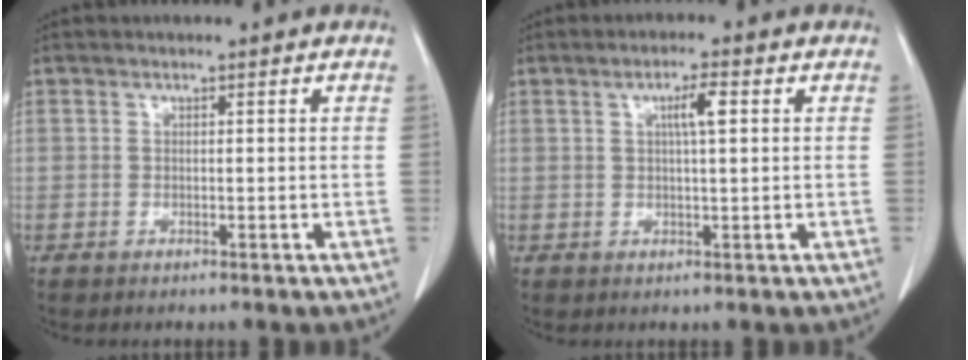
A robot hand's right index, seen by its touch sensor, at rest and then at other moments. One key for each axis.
{"total": 3.4, "fx": 0.9, "fy": 0.3, "fz": 3.2, "tx": -0.056, "ty": 0.004, "tz": 0.015}